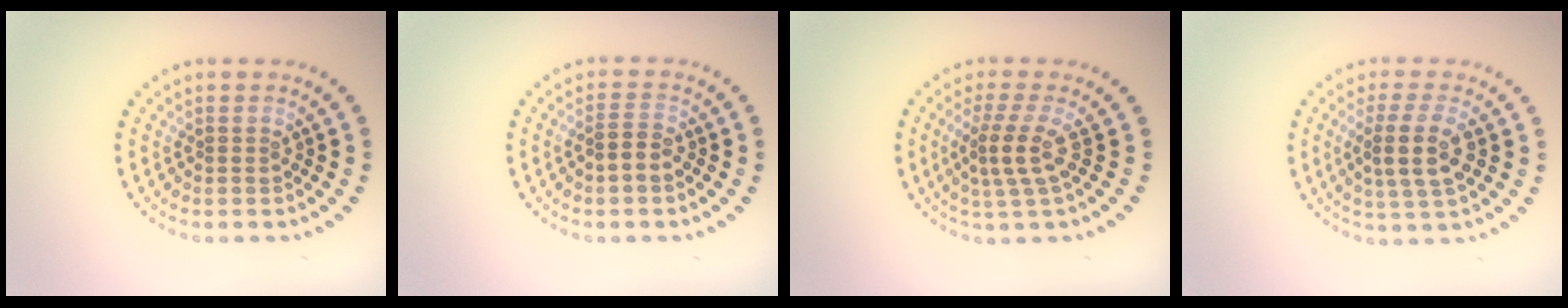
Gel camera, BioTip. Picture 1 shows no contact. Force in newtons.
{"total": 1.8, "press": 1.7, "slide": 0.6}
{"total": 3.0, "press": 2.2, "slide": 2.1}
{"total": 4.0, "press": 3.8, "slide": 1.4}